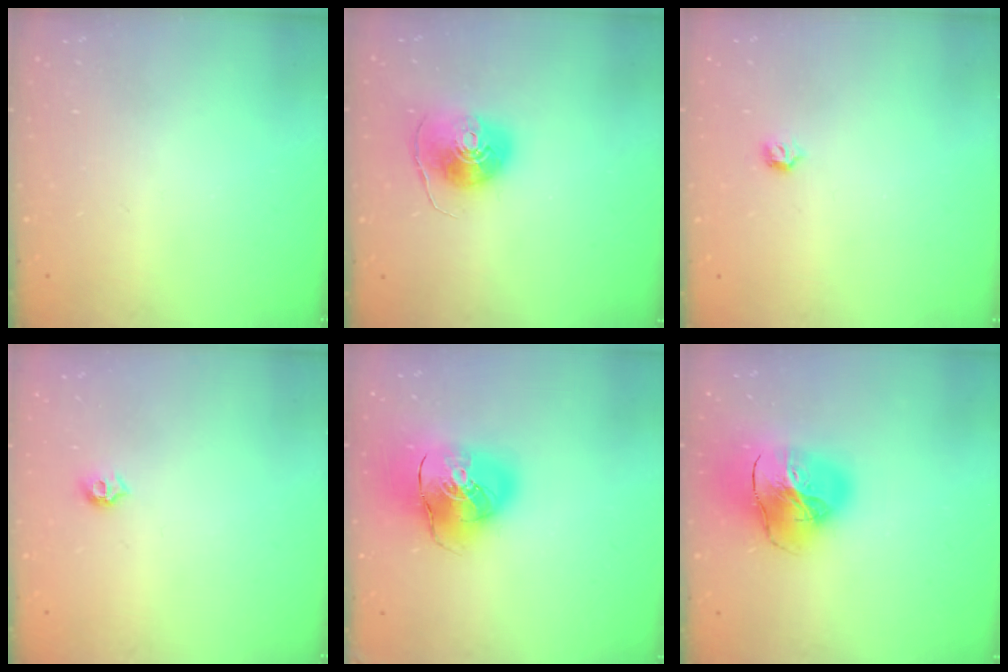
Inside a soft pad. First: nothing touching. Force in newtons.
{"total": 8.8, "press": 8.8, "slide": 0.6}
{"total": 4.0, "press": 3.9, "slide": 0.7}
{"total": 5.8, "press": 5.8, "slide": 0.8}
{"total": 15.9, "press": 15.6, "slide": 2.7}
{"total": 20.3, "press": 20.2, "slide": 2.2}